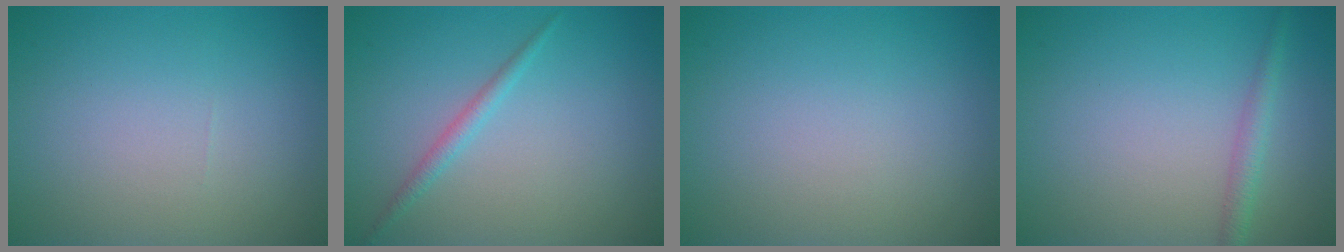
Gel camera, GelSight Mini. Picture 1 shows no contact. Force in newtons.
{"total": 1.3, "press": 1.3, "slide": 0.1}
{"total": 0.0}
{"total": 1.7, "press": 1.7, "slide": 0.1}